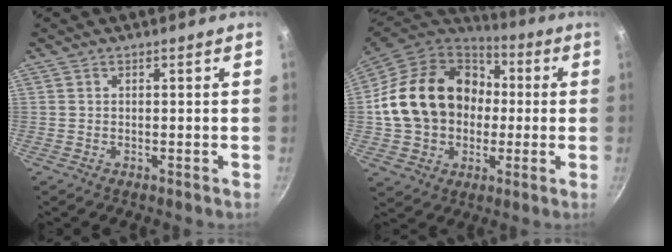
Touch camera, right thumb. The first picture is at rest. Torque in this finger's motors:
{"motor_torque": [1.23, 3.78, 1.91, -0.15, 0.18]}